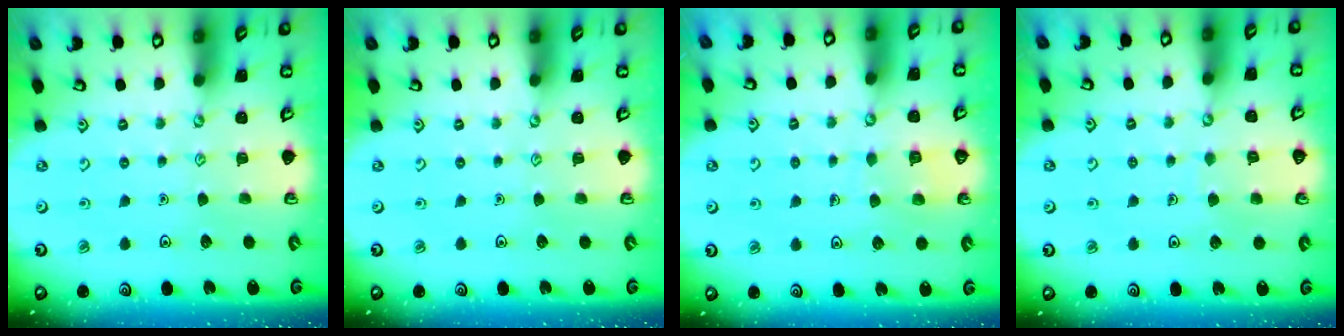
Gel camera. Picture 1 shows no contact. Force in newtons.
{"total": 0.0}
{"total": 5.8, "press": 5.8, "slide": 0.5}
{"total": 2.9, "press": 2.9, "slide": 0.2}